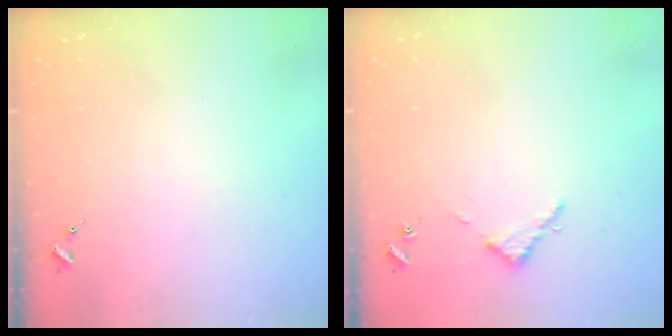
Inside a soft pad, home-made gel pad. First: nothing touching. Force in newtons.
{"total": 2.8, "press": 2.8, "slide": 0.3}